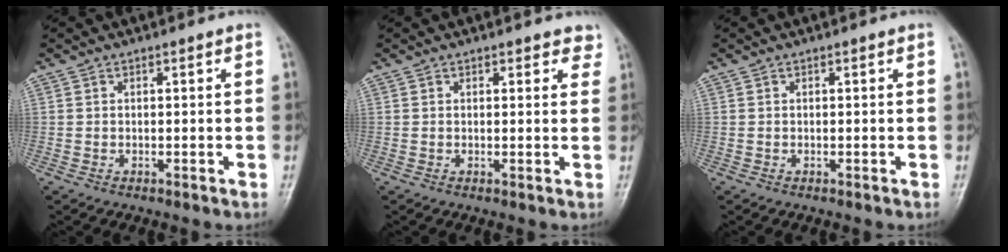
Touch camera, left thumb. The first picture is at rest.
{"total": 2.8, "force": [2.2, 1.4, 1.0], "torque": [0.019, -0.007, 0.016]}
{"total": 0.0}